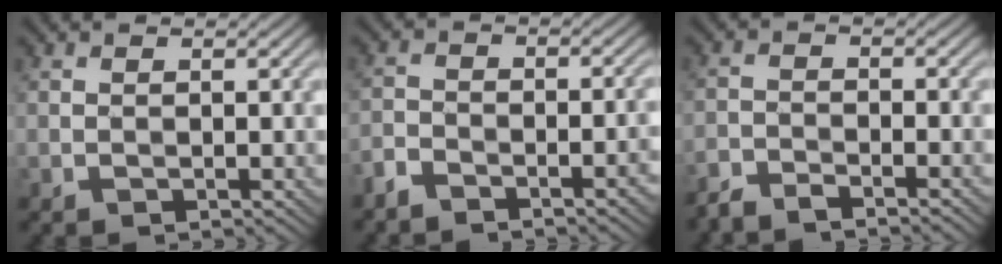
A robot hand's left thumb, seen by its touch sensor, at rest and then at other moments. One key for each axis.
{"total": 4.6, "fx": -3.8, "fy": 1.1, "fz": 2.3, "tx": -0.042, "ty": -0.002, "tz": -0.074}
{"total": 3.7, "fx": -3.4, "fy": 0.5, "fz": 1.3, "tx": -0.026, "ty": -0.007, "tz": -0.072}